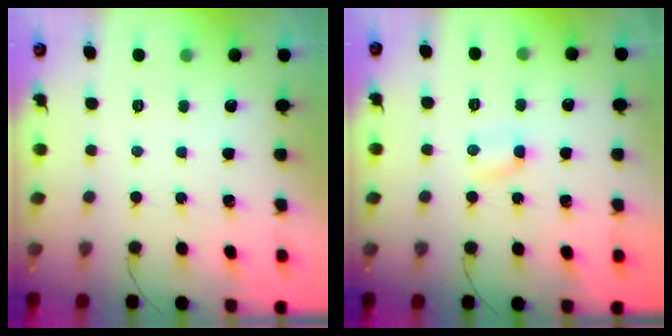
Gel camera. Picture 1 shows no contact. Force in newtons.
{"total": 2.4, "press": 2.3, "slide": 0.7}